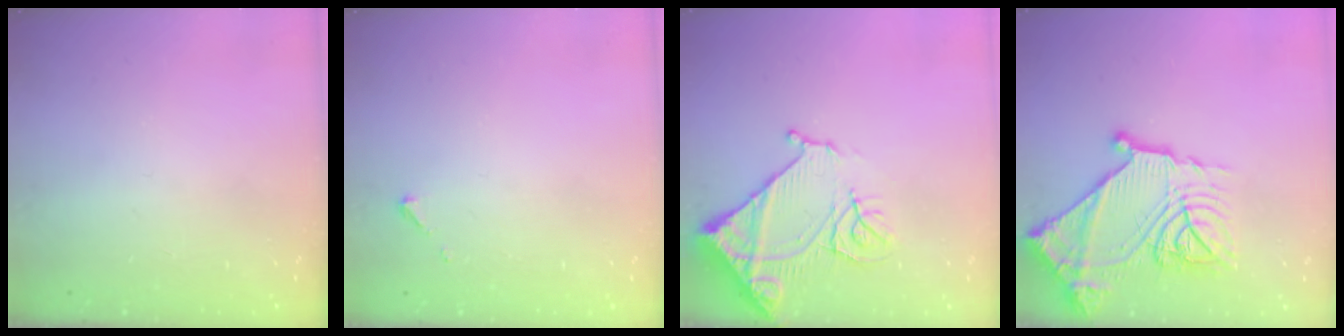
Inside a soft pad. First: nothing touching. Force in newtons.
{"total": 2.6, "press": 2.6, "slide": 0.3}
{"total": 14.4, "press": 14.3, "slide": 1.7}
{"total": 23.5, "press": 23.4, "slide": 1.6}